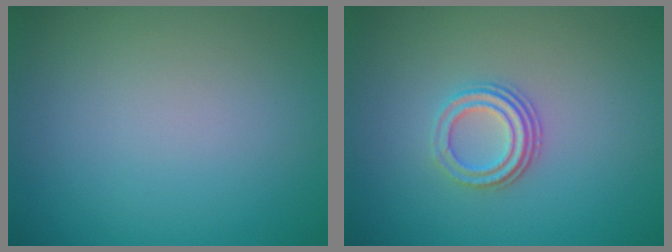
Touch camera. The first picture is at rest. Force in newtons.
{"total": 3.0, "press": 2.3, "slide": 1.9}